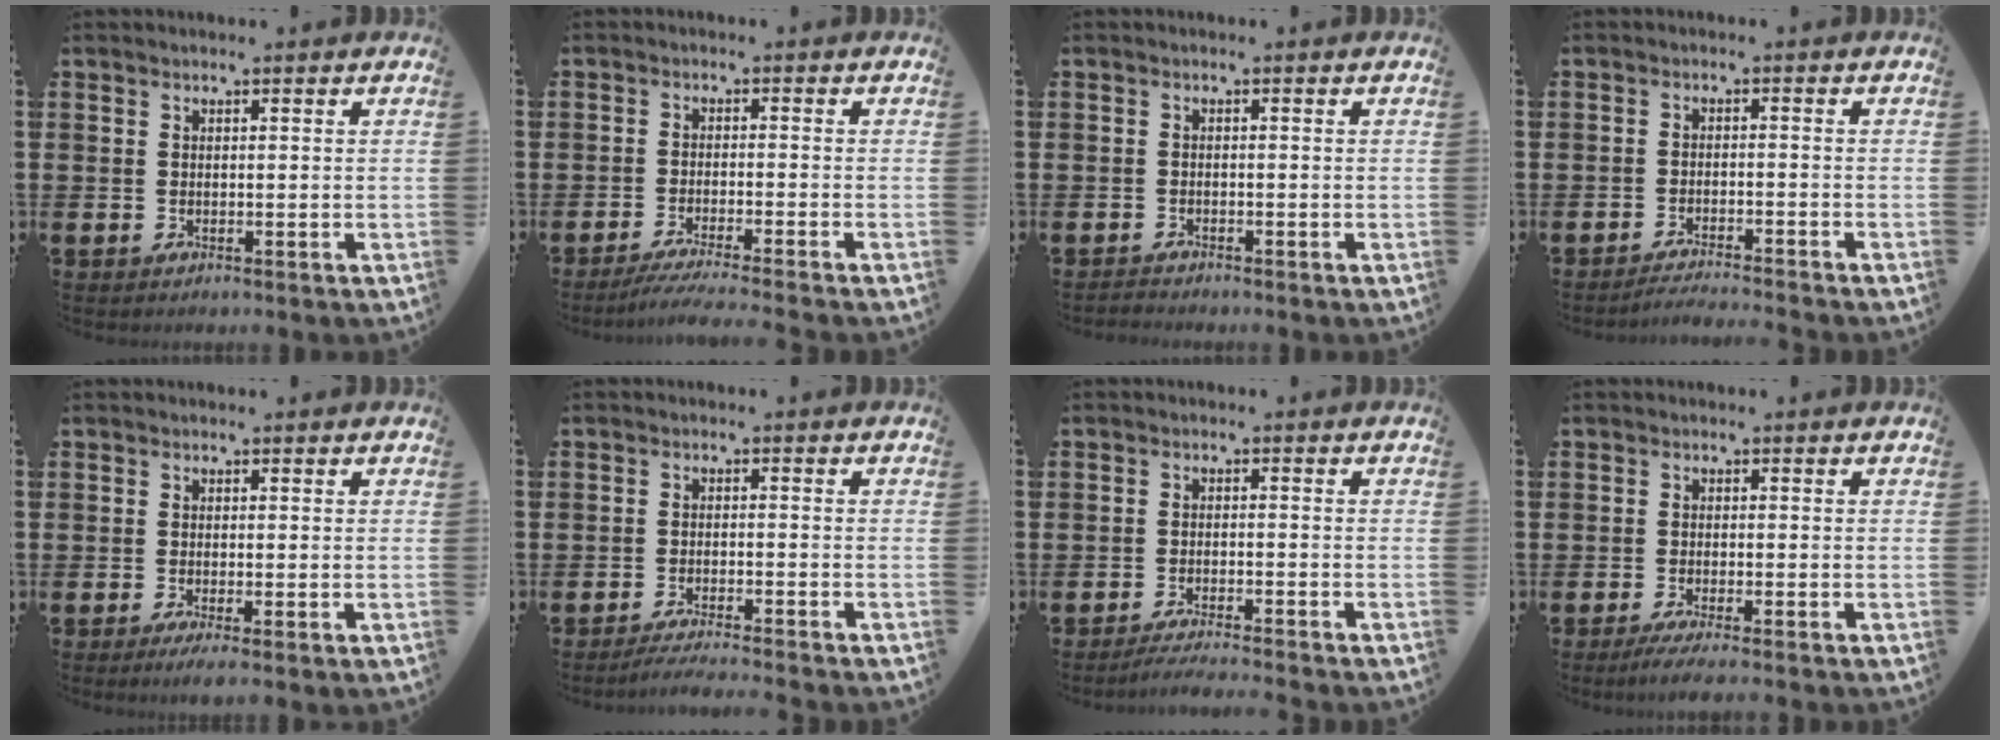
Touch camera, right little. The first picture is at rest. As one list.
[{"total": 2.9, "force": [-2.5, -0.3, 1.5], "torque": [-0.024, -0.005, -0.047]}, {"total": 0.8, "force": [-0.8, 0.0, -0.1], "torque": [0.000, -0.001, -0.017]}, {"total": 1.9, "force": [-1.9, -0.3, 0.3], "torque": [-0.004, 0.003, -0.037]}, {"total": 1.3, "force": [-0.5, 0.1, 1.2], "torque": [-0.020, -0.002, -0.009]}, {"total": 2.2, "force": [-2.0, -0.4, 0.7], "torque": [-0.010, 0.002, -0.039]}, {"total": 2.1, "force": [-1.9, -0.3, 0.7], "torque": [-0.010, 0.003, -0.038]}, {"total": 1.7, "force": [-1.2, 0.0, 1.3], "torque": [-0.019, -0.001, -0.022]}]